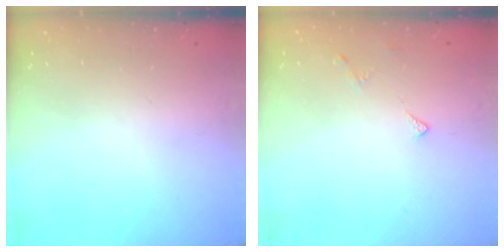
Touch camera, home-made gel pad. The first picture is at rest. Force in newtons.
{"total": 3.0, "press": 2.9, "slide": 0.5}